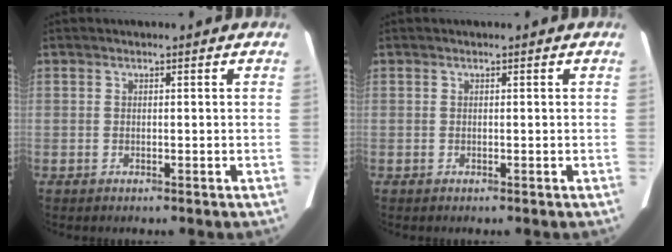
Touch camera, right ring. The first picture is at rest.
{"total": 0.0}